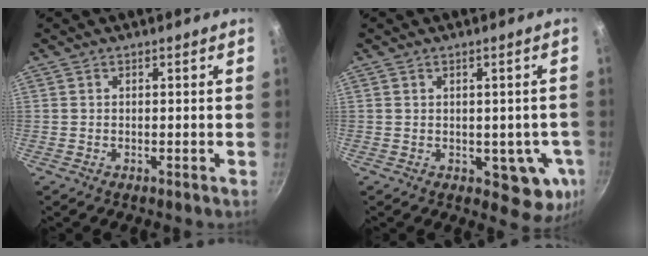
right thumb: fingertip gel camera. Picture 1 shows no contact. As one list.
[{"total": 8.1, "force": [-1.2, 4.9, 6.3], "torque": [-0.036, 0.000, -0.008]}]